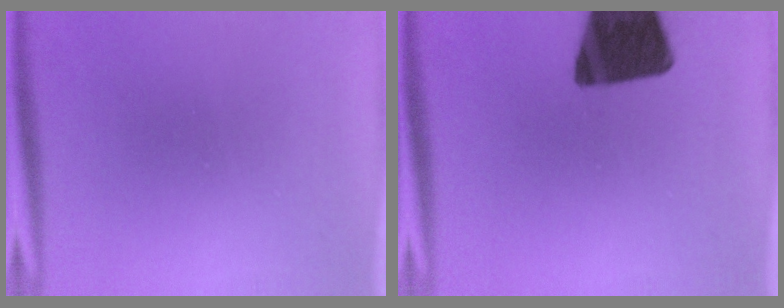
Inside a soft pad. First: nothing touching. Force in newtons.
{"total": 15.9}